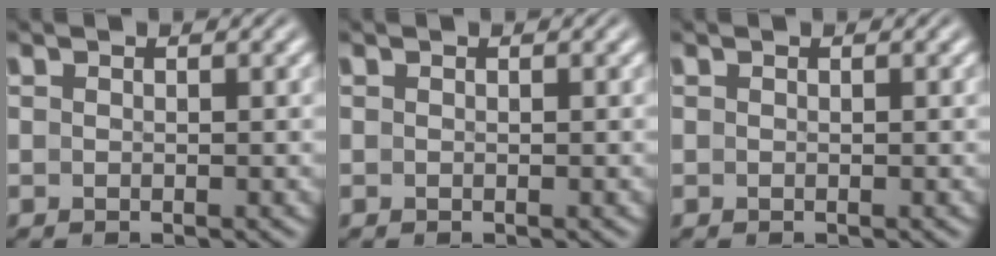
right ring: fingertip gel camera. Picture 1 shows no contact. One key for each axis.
{"total": 0.0}
{"total": 0.0}